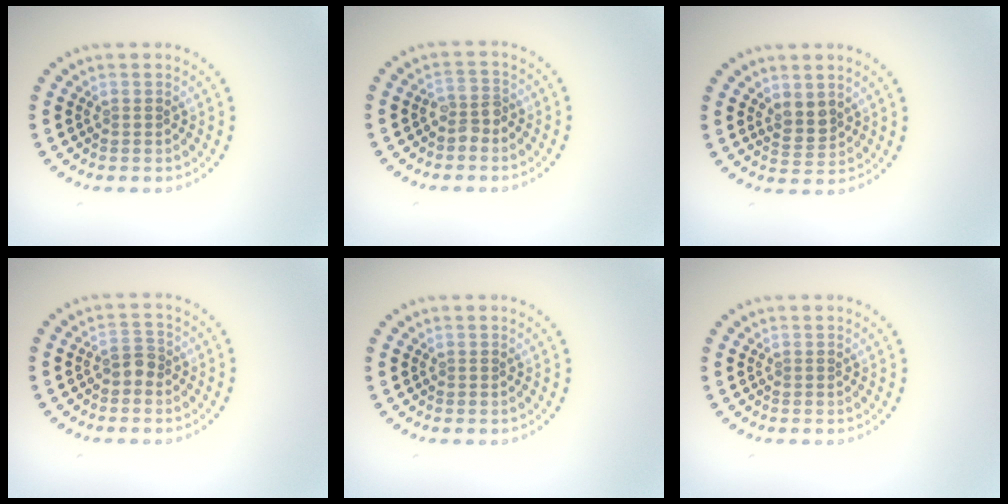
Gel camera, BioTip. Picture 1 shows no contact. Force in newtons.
{"total": 1.8, "press": 1.6, "slide": 0.8}
{"total": 2.0, "press": 1.8, "slide": 1.0}
{"total": 1.6, "press": 1.4, "slide": 0.8}
{"total": 0.0}
{"total": 0.0}